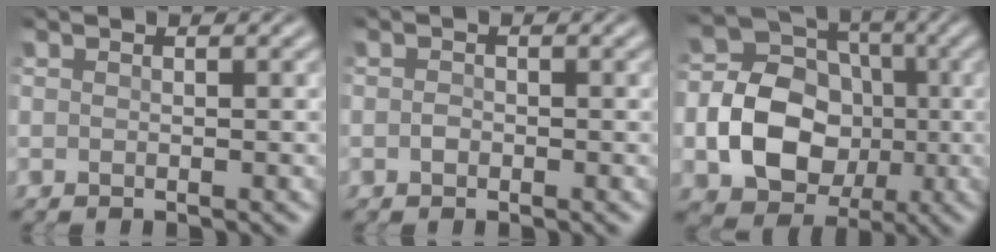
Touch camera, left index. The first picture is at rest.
{"total": 0.5, "force": [-0.2, 0.4, 0.3], "torque": [-0.005, 0.003, -0.004]}
{"total": 10.2, "force": [-1.6, 8.2, 5.9], "torque": [-0.102, -0.004, -0.040]}